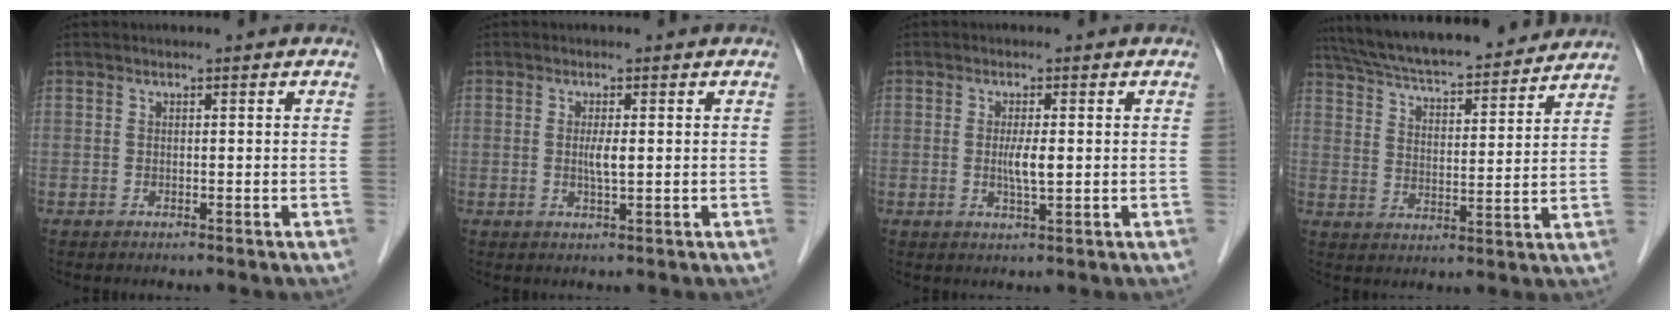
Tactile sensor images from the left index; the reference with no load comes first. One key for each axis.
{"total": 2.1, "fx": 0.0, "fy": 0.2, "fz": 2.1, "tx": -0.044, "ty": -0.005, "tz": 0.000}
{"total": 2.9, "fx": -0.2, "fy": 0.3, "fz": 2.9, "tx": -0.060, "ty": -0.007, "tz": -0.001}
{"total": 21.9, "fx": 19.7, "fy": 3.6, "fz": 8.9, "tx": -0.154, "ty": 0.024, "tz": 0.287}